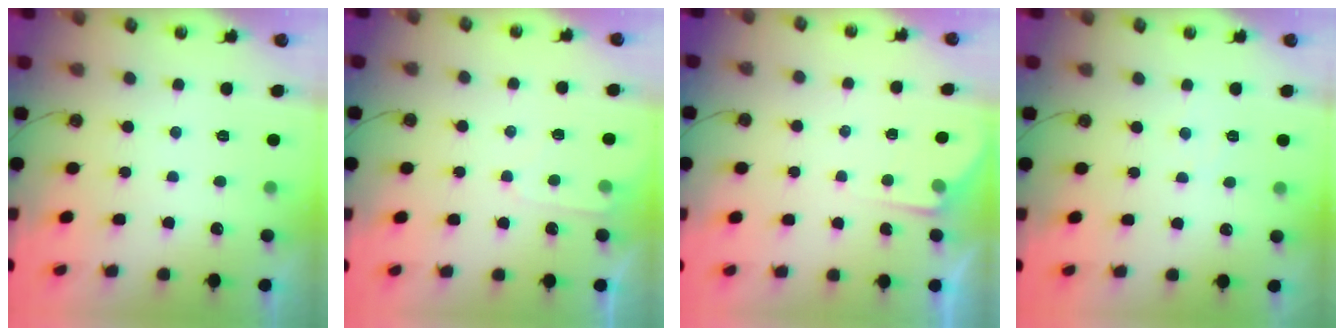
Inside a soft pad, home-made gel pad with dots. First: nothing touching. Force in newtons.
{"total": 4.1, "press": 4.1, "slide": 0.6}
{"total": 4.5, "press": 4.5, "slide": 0.5}
{"total": 3.8, "press": 3.8, "slide": 0.4}